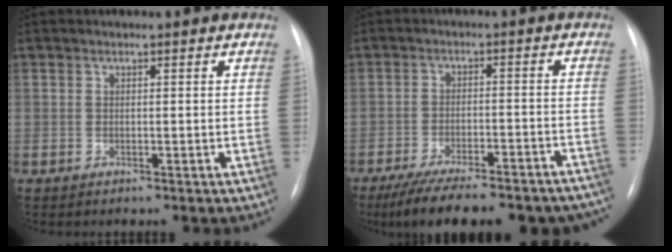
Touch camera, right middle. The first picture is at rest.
{"total": 21.6, "force": [-18.5, 5.5, 9.8], "torque": [-0.126, -0.003, -0.247]}